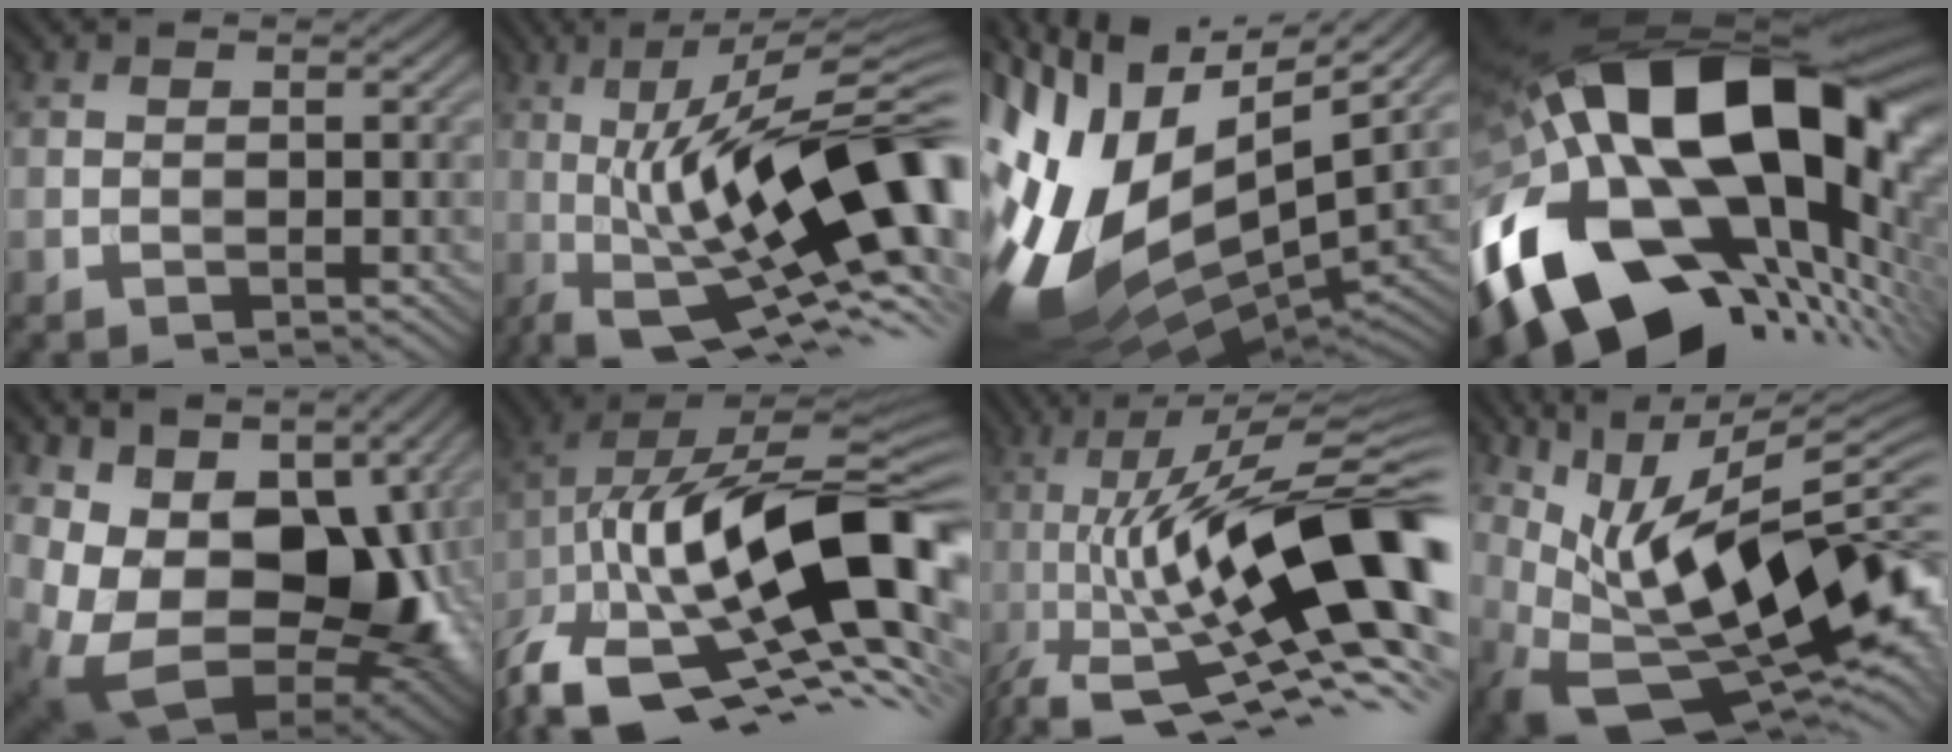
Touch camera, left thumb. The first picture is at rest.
{"total": 18.8, "force": [-2.1, 4.8, 18.1], "torque": [-0.275, 0.026, -0.039]}
{"total": 17.8, "force": [0.0, 9.5, 15.0], "torque": [-0.331, -0.026, 0.019]}
{"total": 23.0, "force": [-2.0, 13.6, 18.5], "torque": [-0.353, -0.057, -0.026]}
{"total": 16.0, "force": [1.7, 11.1, 11.4], "torque": [-0.212, -0.021, 0.077]}
{"total": 19.9, "force": [-4.6, 9.7, 16.7], "torque": [-0.311, -0.019, -0.071]}
{"total": 20.6, "force": [-2.5, 6.1, 19.5], "torque": [-0.321, 0.015, -0.052]}
{"total": 16.6, "force": [1.6, 6.8, 15.1], "torque": [-0.255, -0.007, 0.041]}